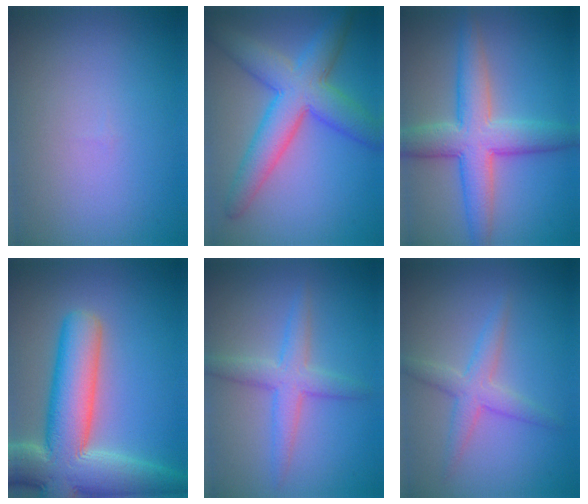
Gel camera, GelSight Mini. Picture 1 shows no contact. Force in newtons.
{"total": 7.4, "press": 7.3, "slide": 0.4}
{"total": 6.8, "press": 6.8, "slide": 0.1}
{"total": 12.5, "press": 12.5, "slide": 0.9}
{"total": 3.4, "press": 3.4, "slide": 0.2}
{"total": 2.8, "press": 2.8, "slide": 0.0}